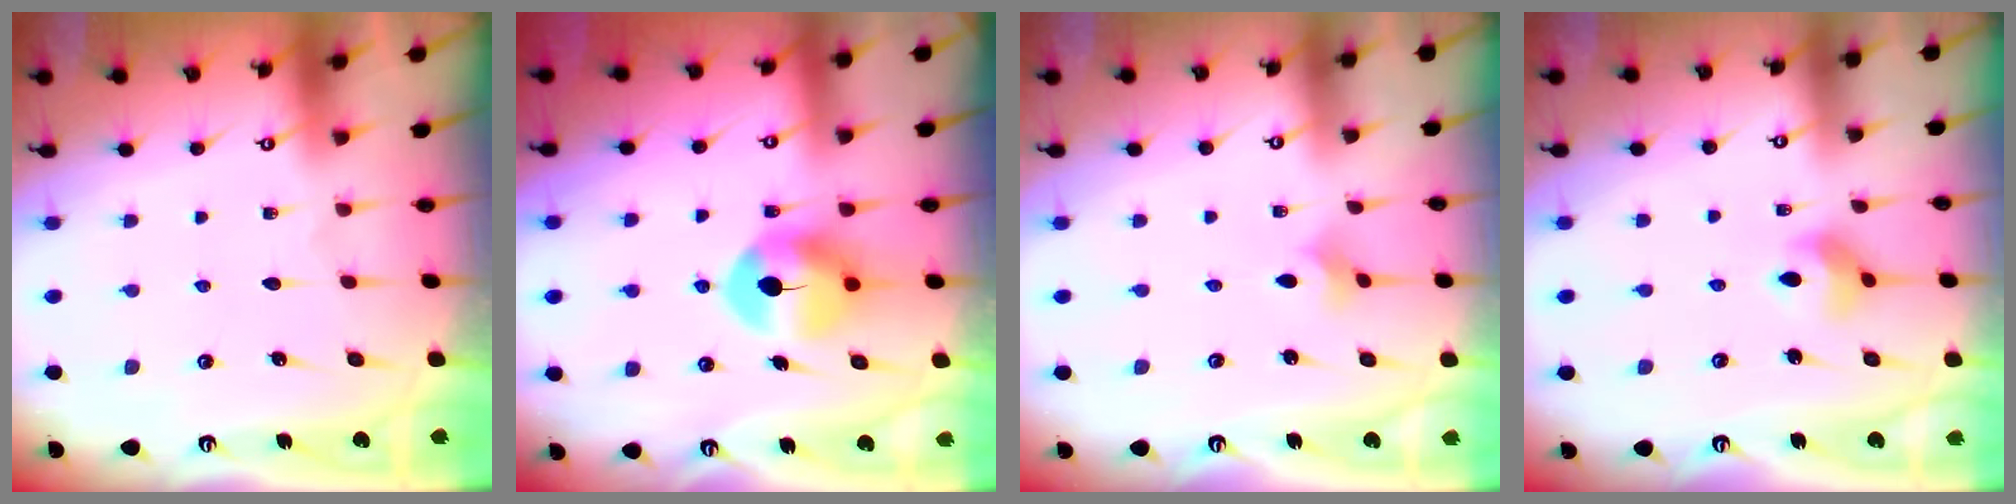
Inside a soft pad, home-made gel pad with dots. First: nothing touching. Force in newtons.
{"total": 8.8, "press": 8.7, "slide": 1.6}
{"total": 2.0, "press": 2.0, "slide": 0.4}
{"total": 5.5, "press": 5.5, "slide": 0.5}